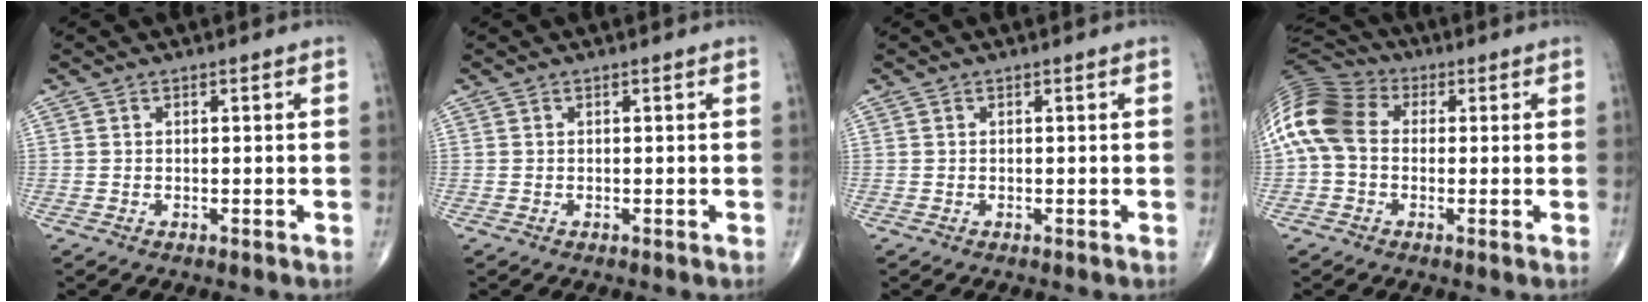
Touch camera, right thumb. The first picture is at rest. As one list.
[{"total": 0.0}, {"total": 0.0}, {"total": 13.6, "force": [0.9, 10.1, 9.1], "torque": [-0.187, 0.035, 0.005]}]